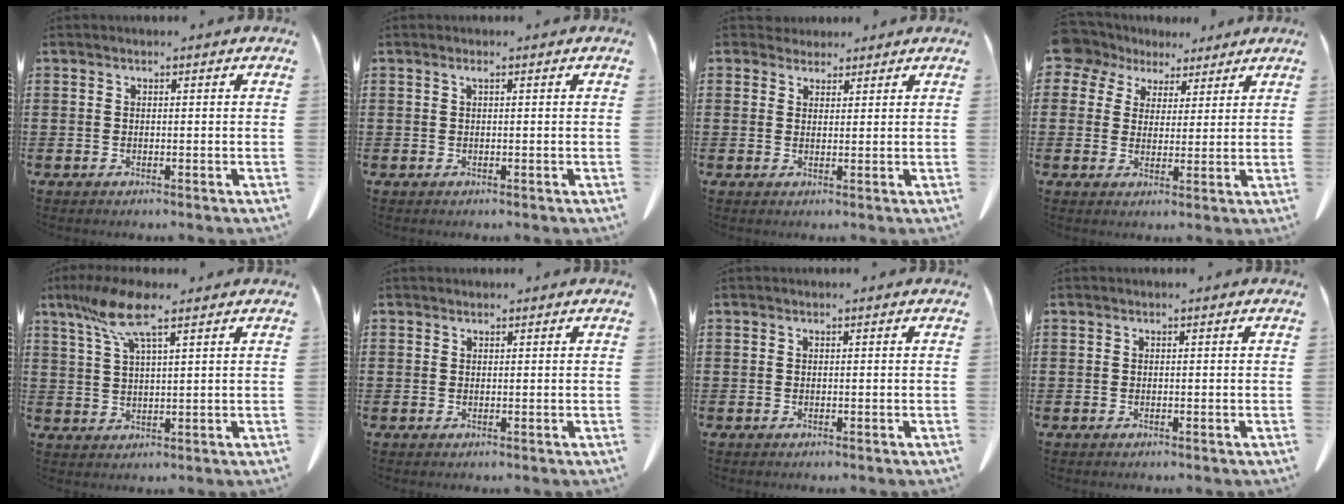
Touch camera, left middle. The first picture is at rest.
{"total": 1.2, "force": [0.5, 0.1, 1.1], "torque": [-0.023, 0.003, 0.009]}
{"total": 2.8, "force": [2.5, 1.3, 0.2], "torque": [-0.004, 0.001, 0.046]}
{"total": 5.8, "force": [4.3, 3.7, 1.0], "torque": [-0.041, -0.007, 0.080]}
{"total": 8.3, "force": [5.1, 1.4, 6.3], "torque": [-0.141, -0.006, 0.089]}
{"total": 0.6, "force": [0.5, 0.3, 0.0], "torque": [-0.002, 0.001, 0.011]}
{"total": 0.0}
{"total": 0.0}